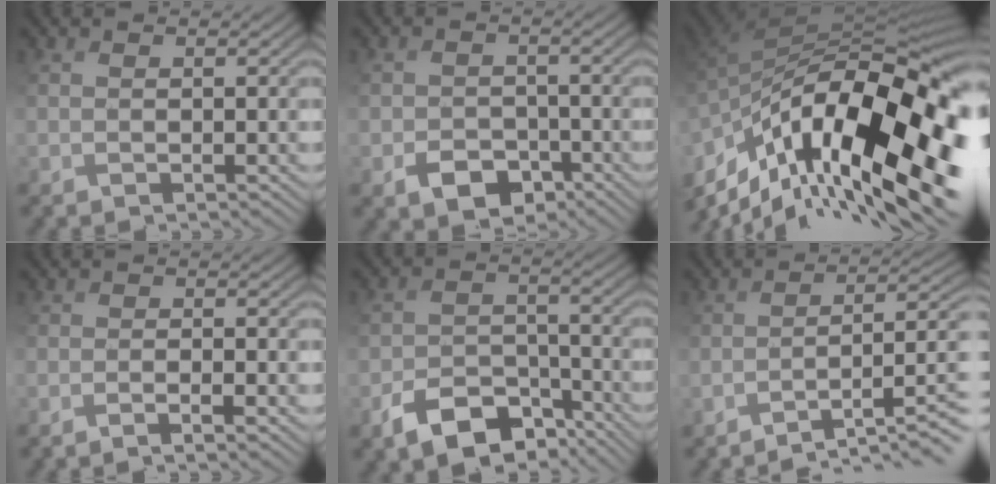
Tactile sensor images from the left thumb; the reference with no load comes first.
{"total": 3.8, "force": [-2.5, 2.7, 1.2], "torque": [-0.021, -0.006, -0.043]}
{"total": 18.4, "force": [-7.6, 8.4, 14.5], "torque": [-0.270, -0.012, -0.124]}
{"total": 2.7, "force": [-2.0, 0.3, 1.8], "torque": [-0.024, 0.009, -0.043]}
{"total": 8.0, "force": [-5.9, 4.1, 3.5], "torque": [-0.058, -0.011, -0.108]}
{"total": 8.1, "force": [-5.2, 2.0, 5.9], "torque": [-0.079, 0.008, -0.071]}